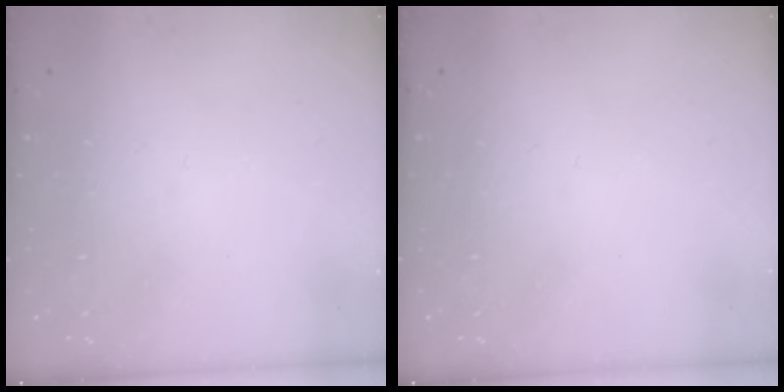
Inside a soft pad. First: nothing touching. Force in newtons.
{"total": 0.0}